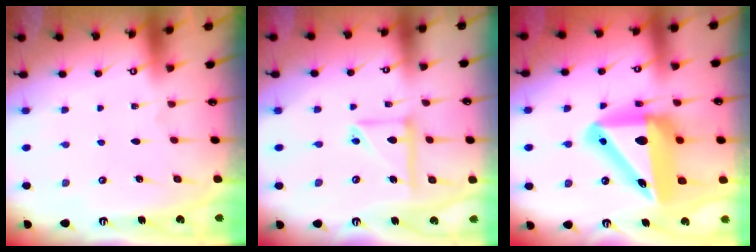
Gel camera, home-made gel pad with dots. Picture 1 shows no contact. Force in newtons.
{"total": 11.2, "press": 11.1, "slide": 1.1}
{"total": 18.3, "press": 17.8, "slide": 4.1}